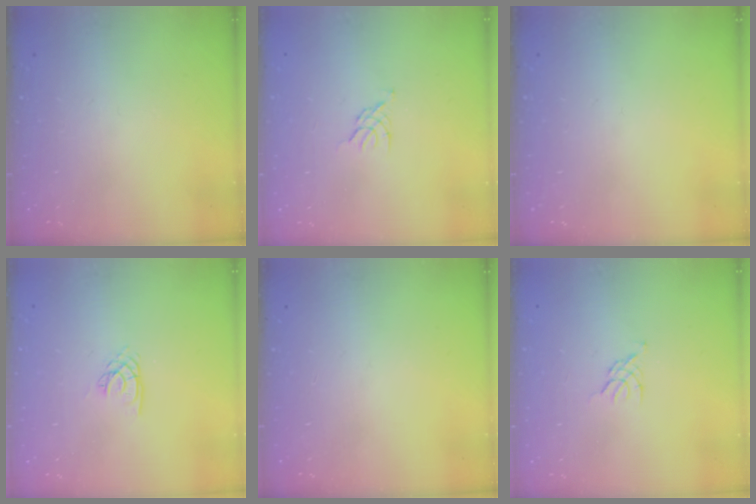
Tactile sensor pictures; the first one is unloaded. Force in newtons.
{"total": 0.8, "press": 0.7, "slide": 0.3}
{"total": 0.0}
{"total": 2.1, "press": 2.1, "slide": 0.3}
{"total": 0.0}
{"total": 0.8, "press": 0.7, "slide": 0.3}